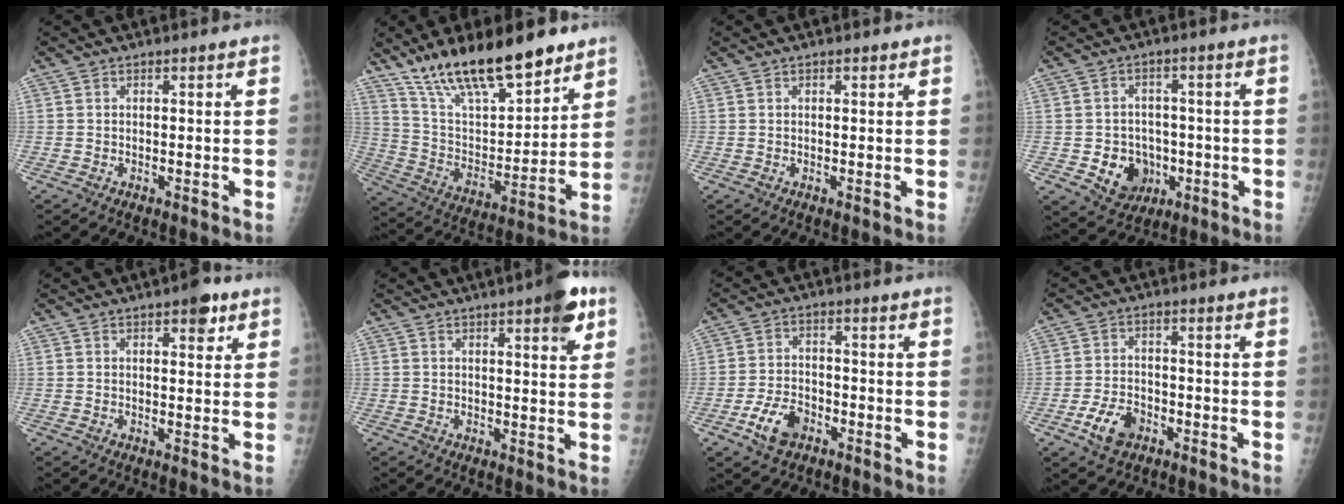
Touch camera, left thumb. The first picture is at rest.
{"total": 21.5, "force": [15.6, 7.1, 13.0], "torque": [-0.185, -0.068, 0.276]}
{"total": 0.7, "force": [0.4, 0.4, 0.4], "torque": [-0.003, -0.001, 0.004]}
{"total": 8.8, "force": [-2.3, 7.5, 4.1], "torque": [-0.030, 0.011, -0.026]}
{"total": 4.4, "force": [2.5, 1.8, 3.1], "torque": [-0.027, -0.008, 0.029]}
{"total": 7.1, "force": [3.7, 1.8, 5.7], "torque": [-0.064, -0.012, 0.043]}
{"total": 7.1, "force": [-3.6, 4.5, 4.2], "torque": [-0.073, 0.019, -0.064]}
{"total": 6.6, "force": [-3.3, 4.3, 3.9], "torque": [-0.066, 0.016, -0.057]}